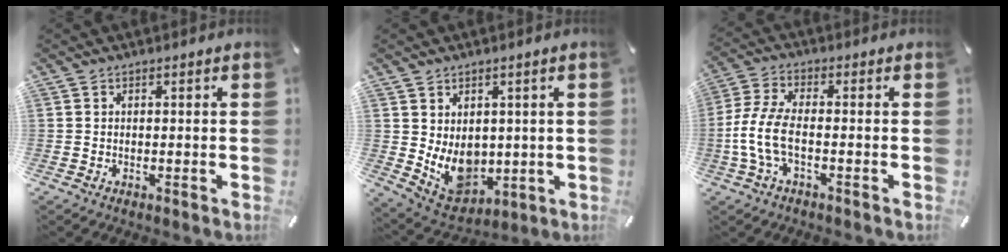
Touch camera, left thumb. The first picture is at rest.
{"total": 9.2, "force": [0.8, 7.6, 5.0], "torque": [-0.097, -0.023, 0.026]}
{"total": 8.3, "force": [-2.2, 3.4, 7.2], "torque": [-0.165, -0.010, -0.042]}